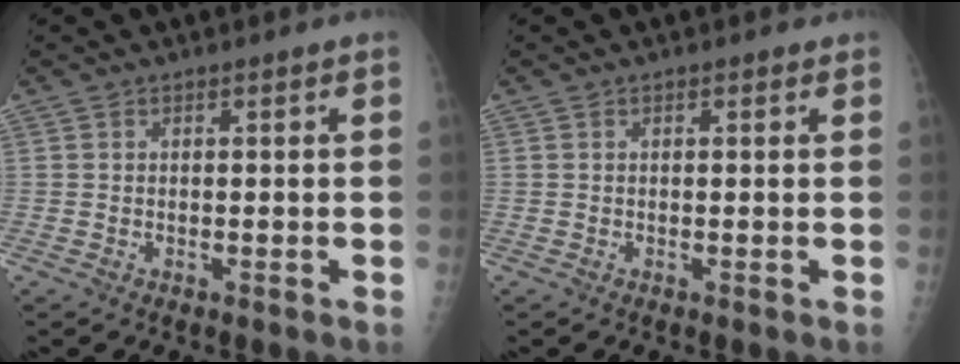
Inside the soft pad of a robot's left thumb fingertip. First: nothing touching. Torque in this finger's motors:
{"motor_torque": [0.56, -0.28, -0.04, -0.19, 0.00]}